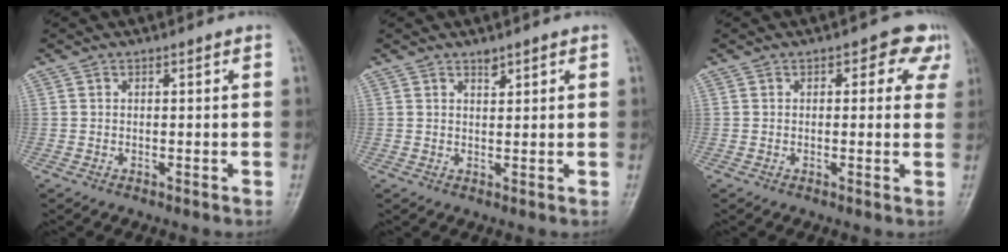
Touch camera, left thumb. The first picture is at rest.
{"total": 1.7, "force": [1.3, 0.7, 0.8], "torque": [-0.005, -0.009, 0.019]}
{"total": 5.5, "force": [2.4, 3.3, 3.7], "torque": [0.002, -0.001, 0.016]}